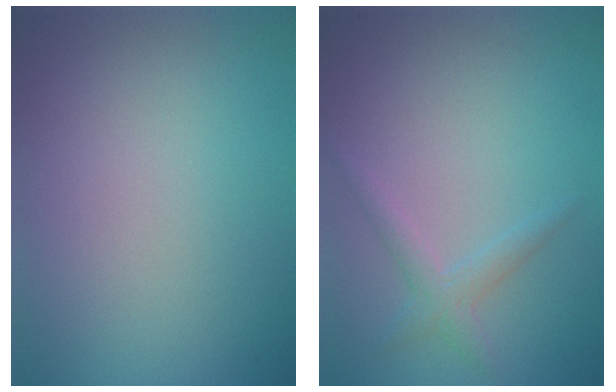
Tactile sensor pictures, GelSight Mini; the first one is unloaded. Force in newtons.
{"total": 1.8, "press": 1.8, "slide": 0.1}